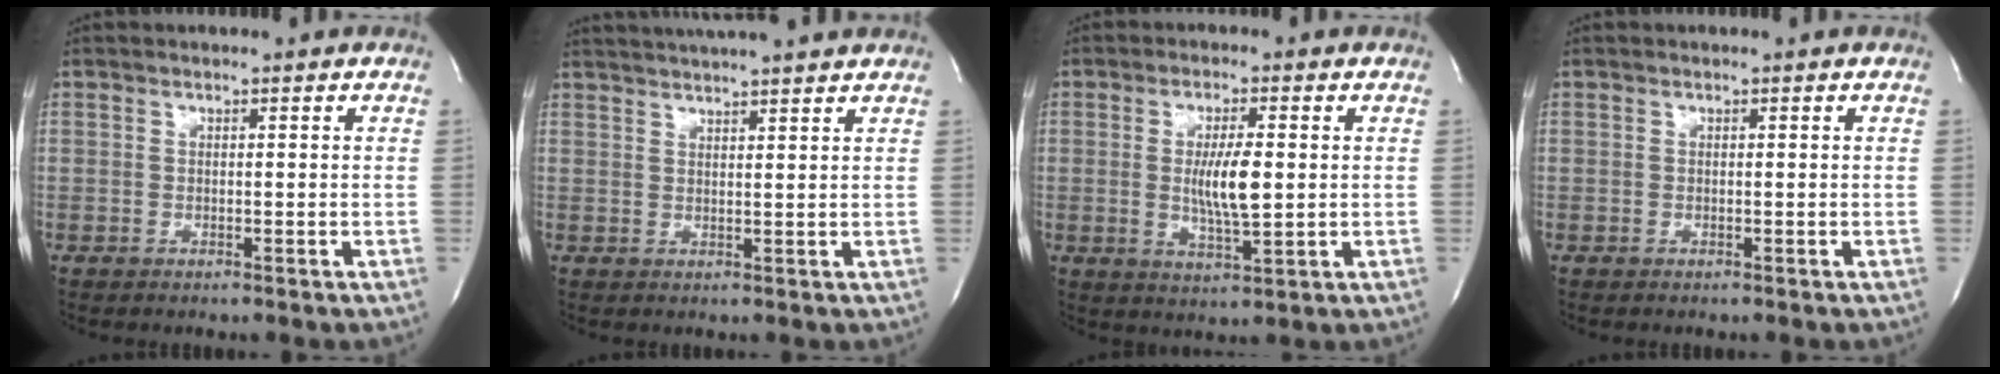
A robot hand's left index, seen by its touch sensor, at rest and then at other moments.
{"total": 11.0, "force": [10.0, 0.2, 4.4], "torque": [-0.076, 0.024, 0.135]}
{"total": 6.4, "force": [-0.1, 1.1, 6.3], "torque": [-0.116, -0.011, -0.001]}
{"total": 0.0}